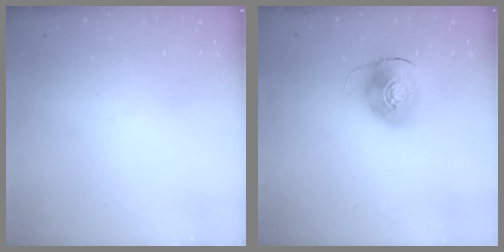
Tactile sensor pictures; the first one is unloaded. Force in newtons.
{"total": 9.4, "press": 9.2, "slide": 1.5}